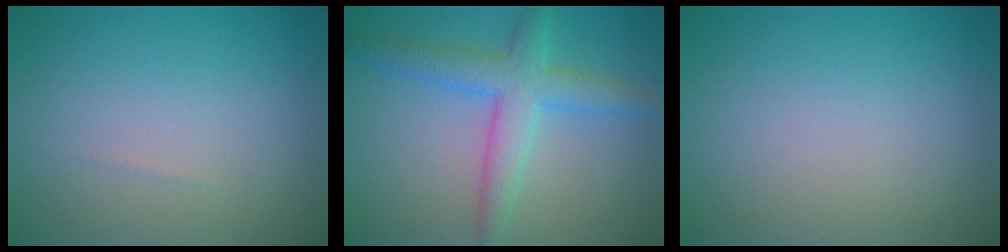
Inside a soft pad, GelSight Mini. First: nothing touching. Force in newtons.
{"total": 4.7, "press": 4.7, "slide": 0.3}
{"total": 0.0}